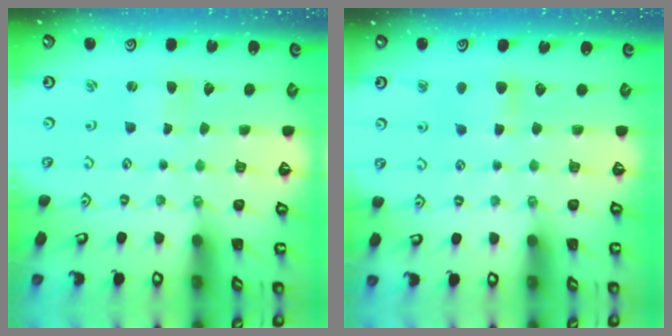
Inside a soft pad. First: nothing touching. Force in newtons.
{"total": 5.0, "press": 5.0, "slide": 0.7}